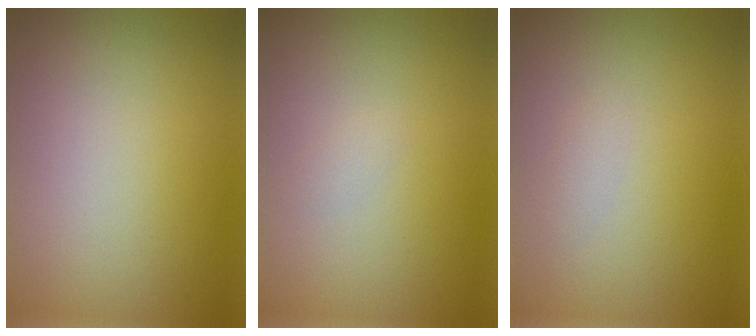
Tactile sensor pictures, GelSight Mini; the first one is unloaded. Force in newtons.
{"total": 0.6, "press": 0.6, "slide": 0.1}
{"total": 0.6, "press": 0.6, "slide": 0.0}